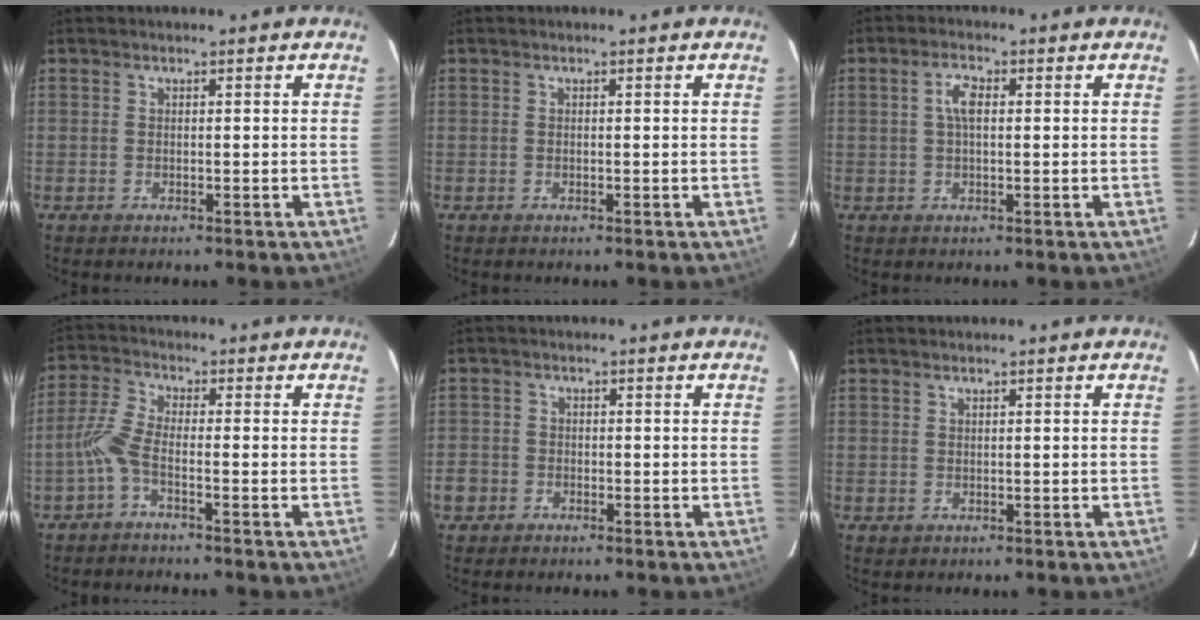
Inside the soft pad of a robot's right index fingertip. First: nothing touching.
{"total": 0.0}
{"total": 3.3, "force": [0.5, 1.4, 3.0], "torque": [-0.060, 0.009, 0.011]}
{"total": 4.4, "force": [-2.1, 0.7, 3.8], "torque": [-0.095, 0.008, -0.045]}
{"total": 3.6, "force": [-1.6, 3.1, 0.7], "torque": [-0.021, 0.005, -0.029]}
{"total": 0.9, "force": [0.5, 0.8, 0.1], "torque": [0.004, 0.003, 0.007]}